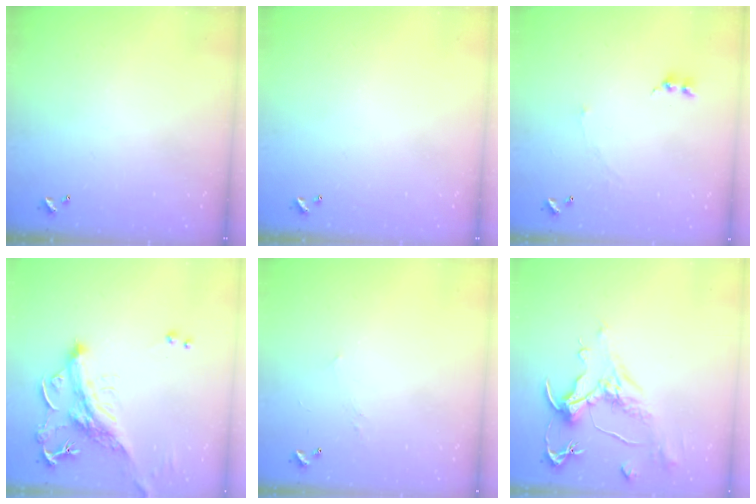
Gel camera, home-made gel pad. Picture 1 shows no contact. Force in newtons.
{"total": 0.0}
{"total": 2.0, "press": 1.9, "slide": 0.7}
{"total": 3.5, "press": 3.2, "slide": 1.4}
{"total": 2.9, "press": 2.8, "slide": 0.4}
{"total": 1.6, "press": 0.7, "slide": 1.5}